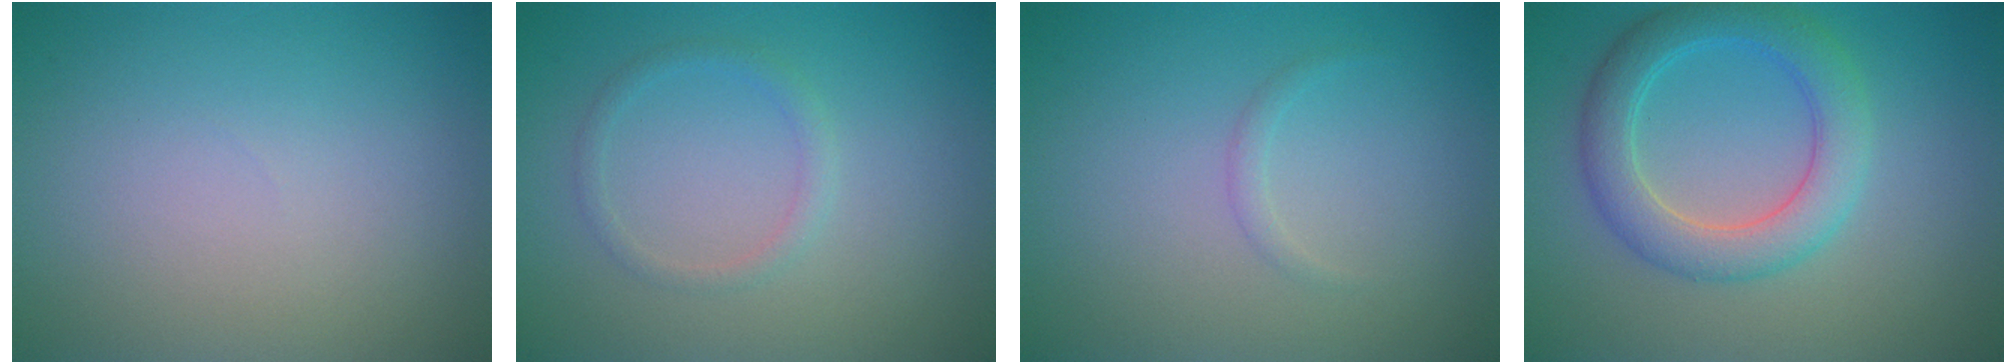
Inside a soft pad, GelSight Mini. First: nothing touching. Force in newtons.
{"total": 1.3, "press": 1.3, "slide": 0.1}
{"total": 0.7, "press": 0.7, "slide": 0.0}
{"total": 4.8, "press": 4.8, "slide": 0.1}